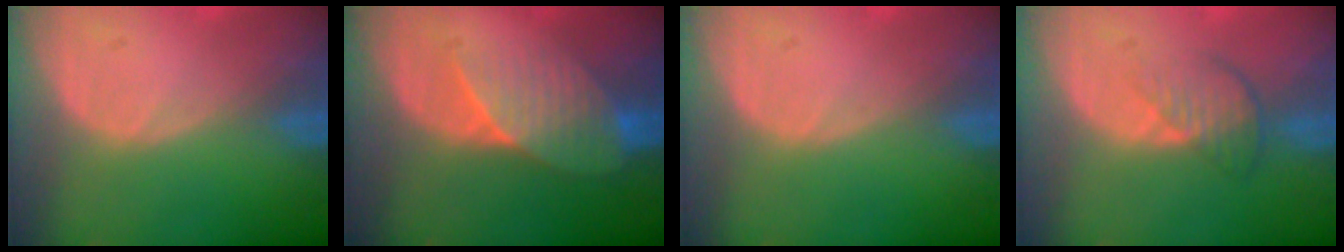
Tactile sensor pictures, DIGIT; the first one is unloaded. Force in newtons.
{"total": 7.2, "press": 6.6, "slide": 2.9}
{"total": 0.0}
{"total": 3.8, "press": 3.4, "slide": 1.6}